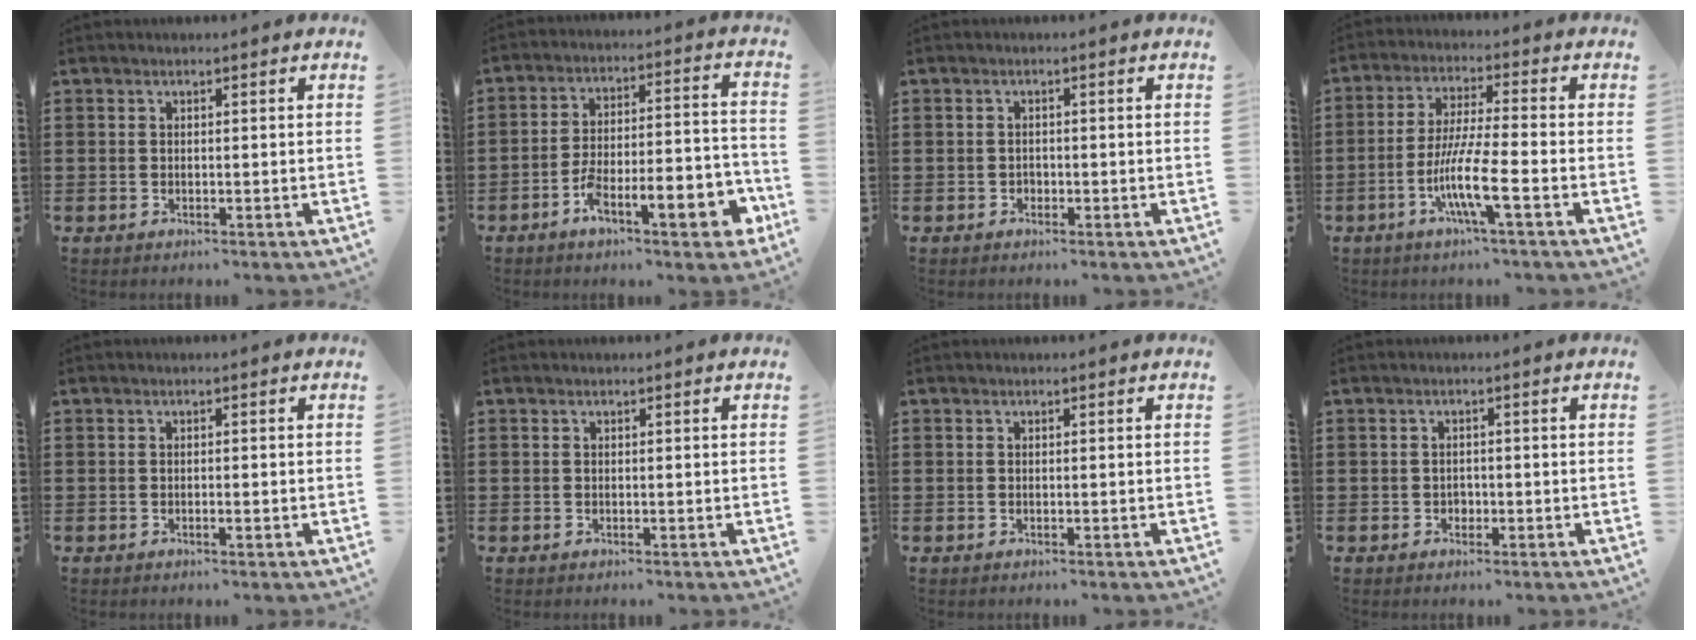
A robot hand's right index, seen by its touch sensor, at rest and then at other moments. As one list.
[{"total": 10.2, "force": [-5.9, 2.8, 7.8], "torque": [-0.139, 0.009, -0.107]}, {"total": 0.8, "force": [-0.4, 0.7, 0.2], "torque": [-0.008, 0.001, -0.010]}, {"total": 9.1, "force": [-3.7, 0.8, 8.3], "torque": [-0.170, -0.013, -0.074]}, {"total": 0.6, "force": [-0.3, 0.0, 0.5], "torque": [-0.009, -0.004, -0.004]}, {"total": 0.0}, {"total": 0.0}, {"total": 1.1, "force": [-0.5, 0.9, 0.4], "torque": [-0.011, 0.000, -0.010]}]